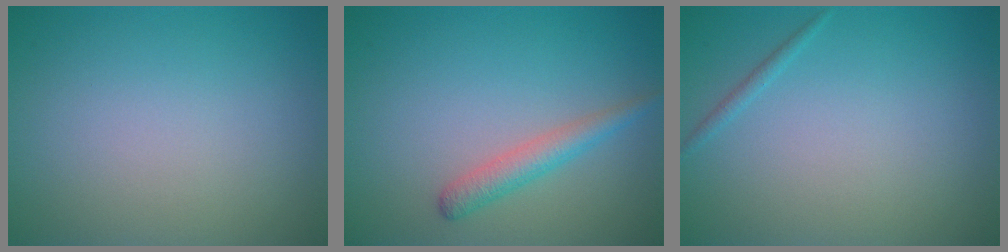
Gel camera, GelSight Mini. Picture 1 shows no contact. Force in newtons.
{"total": 2.3, "press": 2.3, "slide": 0.0}
{"total": 0.6, "press": 0.6, "slide": 0.0}